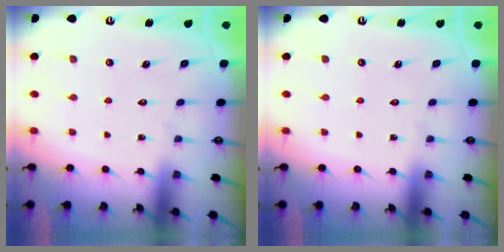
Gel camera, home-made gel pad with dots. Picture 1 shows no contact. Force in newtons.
{"total": 0.0}